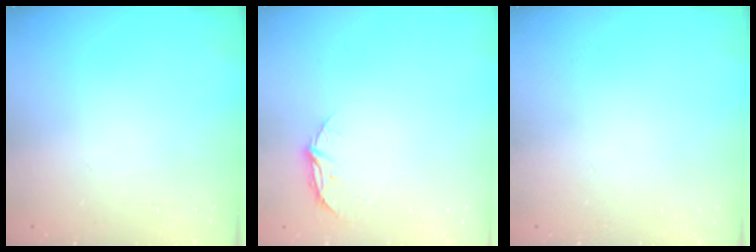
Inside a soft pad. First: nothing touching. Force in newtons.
{"total": 5.3, "press": 5.3, "slide": 0.5}
{"total": 0.0}